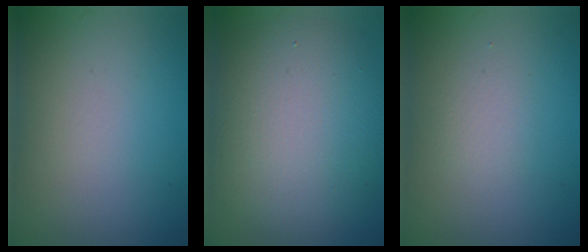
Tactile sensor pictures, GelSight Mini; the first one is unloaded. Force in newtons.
{"total": 9.6, "press": 9.6, "slide": 0.6}
{"total": 1.2, "press": 1.2, "slide": 0.0}